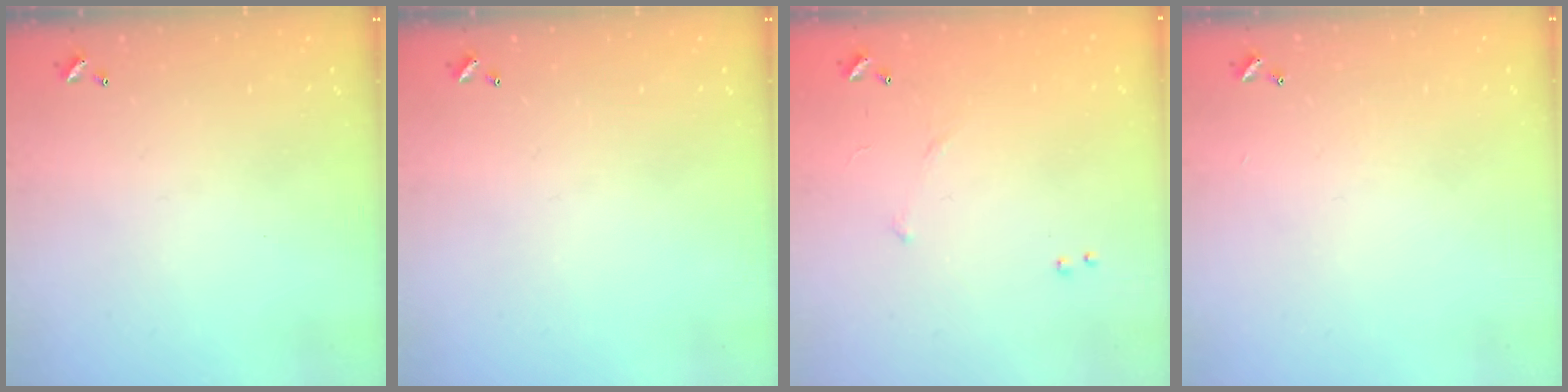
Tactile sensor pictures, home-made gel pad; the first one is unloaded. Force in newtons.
{"total": 0.0}
{"total": 6.6, "press": 6.5, "slide": 0.6}
{"total": 1.9, "press": 1.9, "slide": 0.5}